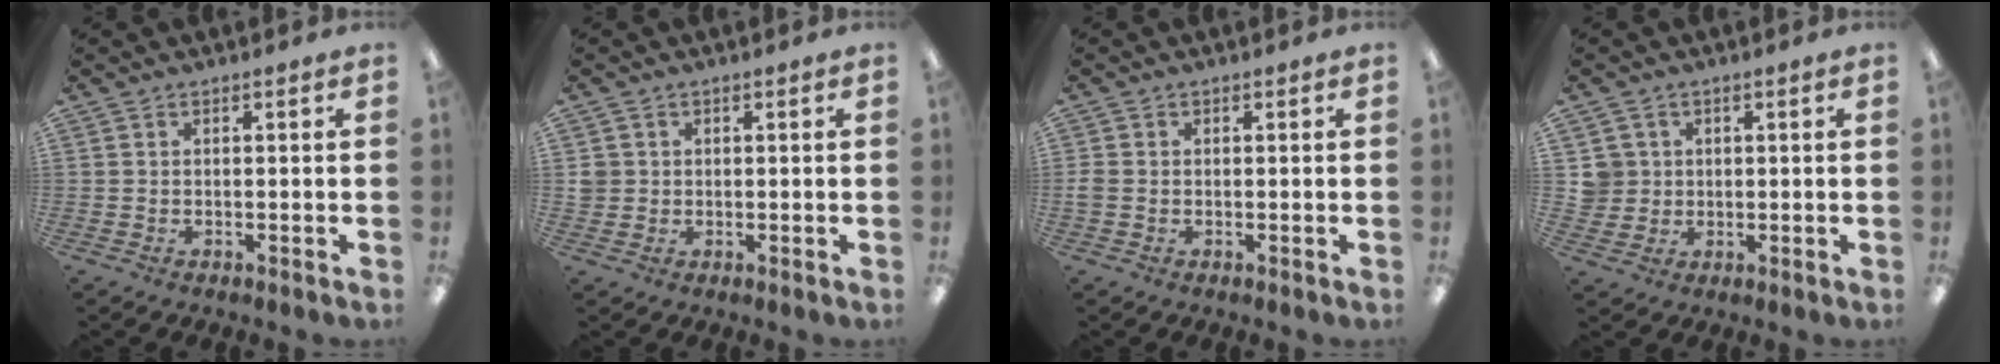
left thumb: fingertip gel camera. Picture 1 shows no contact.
{"total": 2.4, "force": [0.3, 2.3, 0.3], "torque": [-0.010, 0.004, 0.005]}
{"total": 1.6, "force": [-0.3, 1.2, 0.9], "torque": [-0.015, 0.002, -0.005]}
{"total": 4.7, "force": [1.0, 4.5, 0.5], "torque": [-0.016, 0.008, 0.020]}